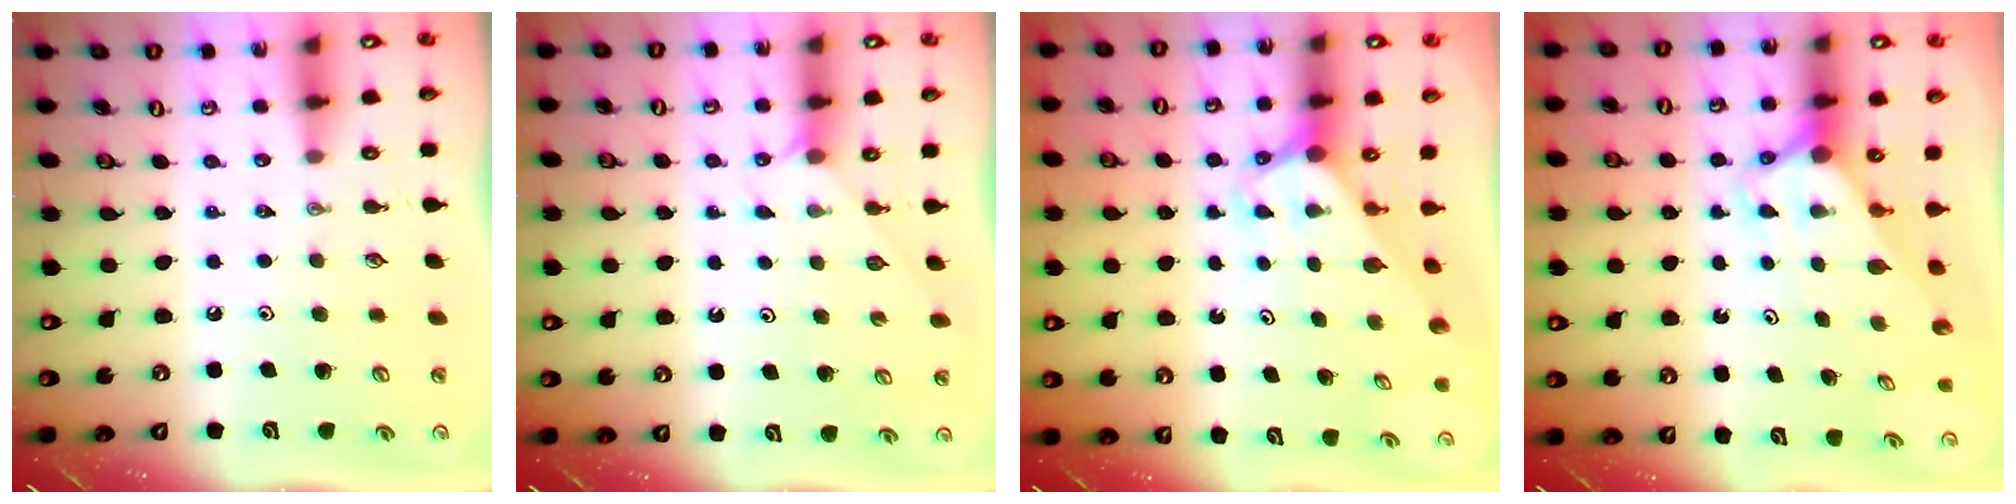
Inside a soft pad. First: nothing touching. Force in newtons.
{"total": 4.1, "press": 4.0, "slide": 0.4}
{"total": 2.7, "press": 2.7, "slide": 0.1}
{"total": 2.6, "press": 2.6, "slide": 0.0}